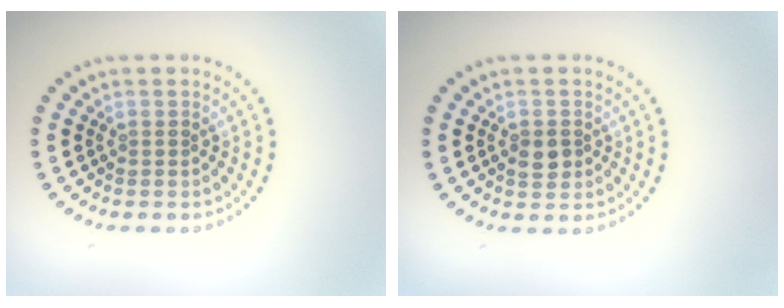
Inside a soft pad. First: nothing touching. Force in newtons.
{"total": 1.7, "press": 1.7, "slide": 0.2}